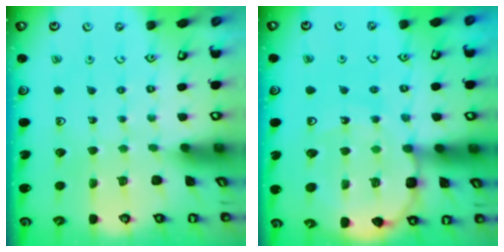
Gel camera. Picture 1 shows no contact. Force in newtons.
{"total": 12.5, "press": 12.0, "slide": 3.3}